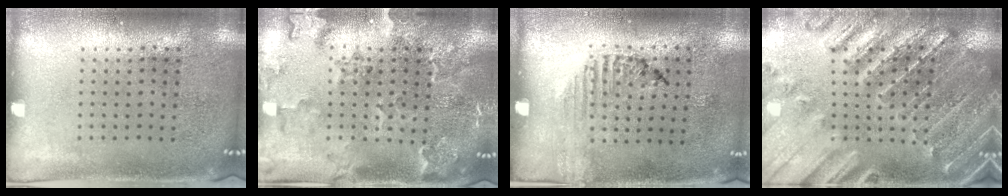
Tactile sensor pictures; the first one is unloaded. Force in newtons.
{"total": 2.5, "press": 2.2, "slide": 1.1}
{"total": 1.2, "press": 1.1, "slide": 0.4}
{"total": 1.8, "press": 1.8, "slide": 0.3}